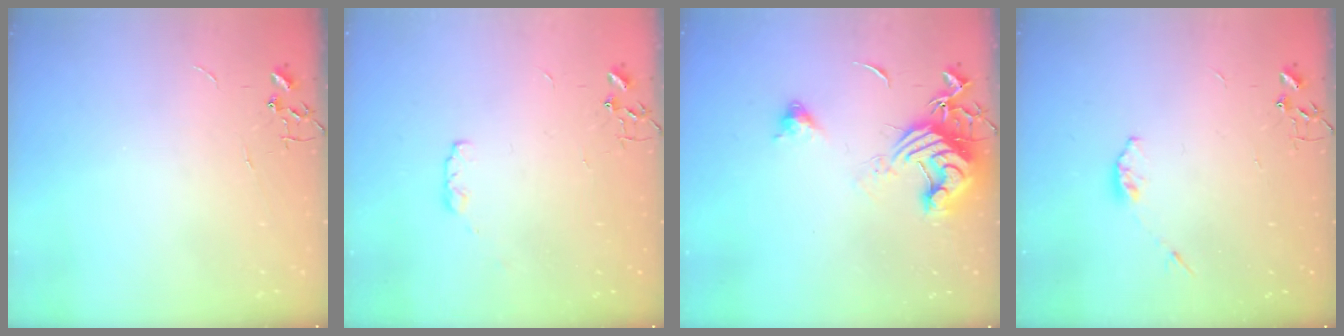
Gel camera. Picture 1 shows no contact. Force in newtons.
{"total": 4.2, "press": 4.1, "slide": 0.7}
{"total": 14.1, "press": 14.0, "slide": 1.7}
{"total": 3.6, "press": 3.5, "slide": 0.6}